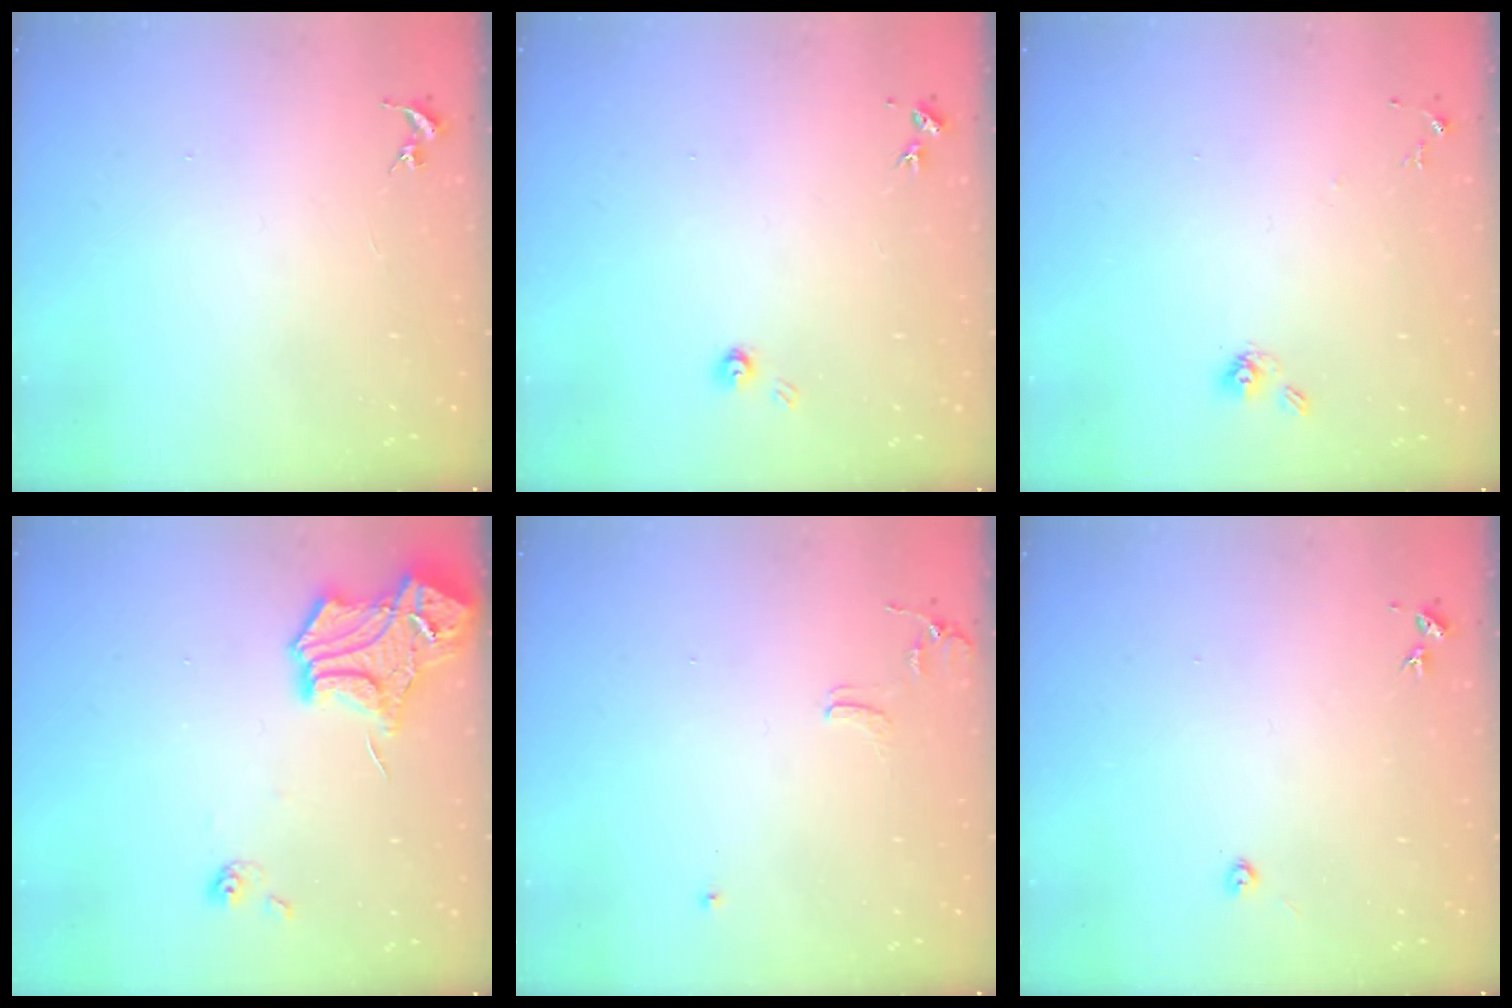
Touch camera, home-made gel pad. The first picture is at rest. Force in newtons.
{"total": 3.7, "press": 3.7, "slide": 0.4}
{"total": 6.5, "press": 6.4, "slide": 1.5}
{"total": 15.5, "press": 15.4, "slide": 1.4}
{"total": 6.4, "press": 6.3, "slide": 0.8}
{"total": 2.2, "press": 2.2, "slide": 0.3}